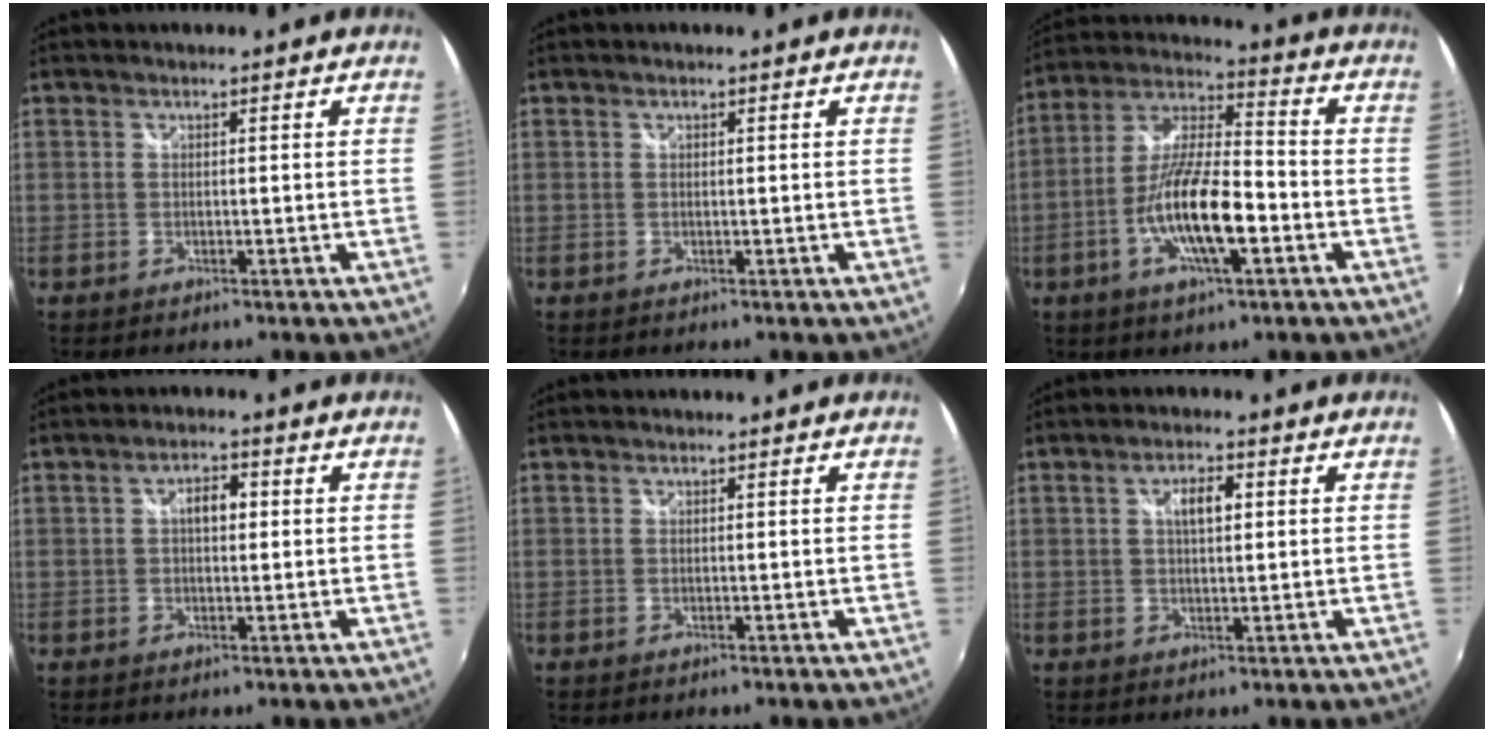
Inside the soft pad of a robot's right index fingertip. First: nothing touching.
{"total": 0.0}
{"total": 14.4, "force": [-4.9, 3.9, 13.0], "torque": [-0.259, -0.005, -0.093]}
{"total": 3.5, "force": [0.5, 1.8, 3.0], "torque": [-0.048, 0.010, 0.007]}
{"total": 0.0}
{"total": 4.0, "force": [1.1, 1.5, 3.6], "torque": [-0.060, 0.008, 0.018]}